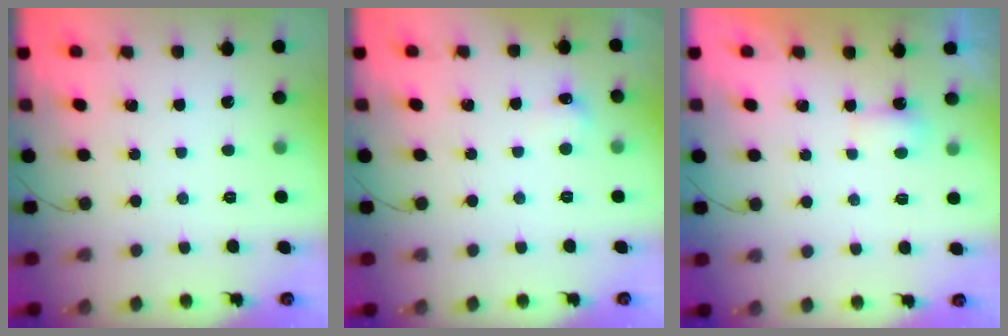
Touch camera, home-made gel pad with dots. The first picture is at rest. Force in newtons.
{"total": 4.7, "press": 4.5, "slide": 1.3}
{"total": 3.5, "press": 3.3, "slide": 1.2}